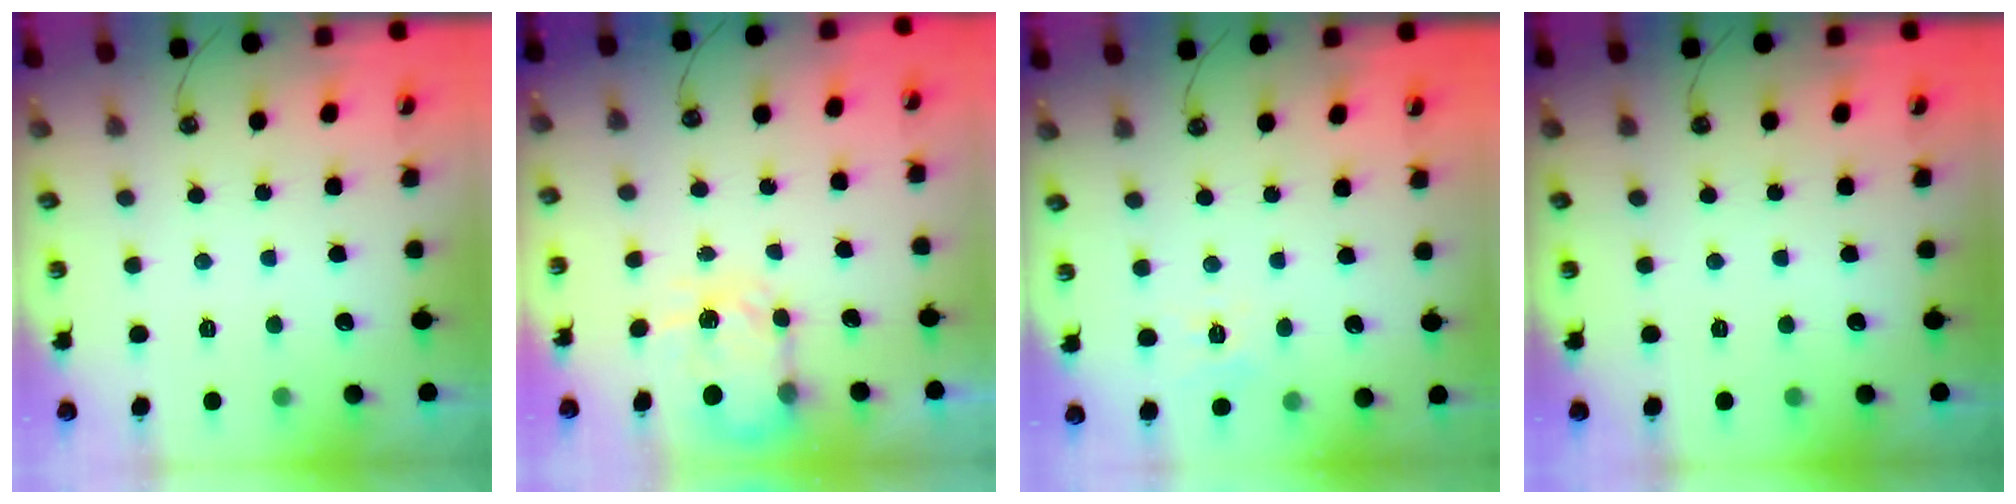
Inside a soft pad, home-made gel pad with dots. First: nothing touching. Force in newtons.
{"total": 5.2, "press": 5.2, "slide": 0.4}
{"total": 7.2, "press": 7.2, "slide": 0.8}
{"total": 0.0}